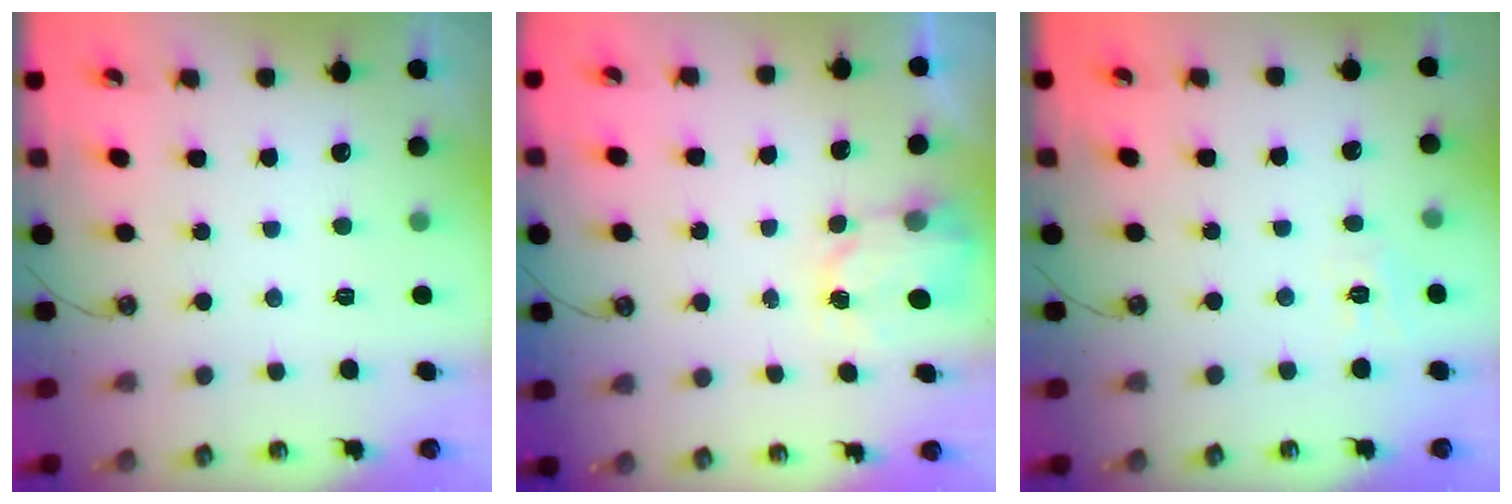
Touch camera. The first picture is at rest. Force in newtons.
{"total": 2.7, "press": 2.6, "slide": 0.4}
{"total": 3.9, "press": 3.9, "slide": 0.2}